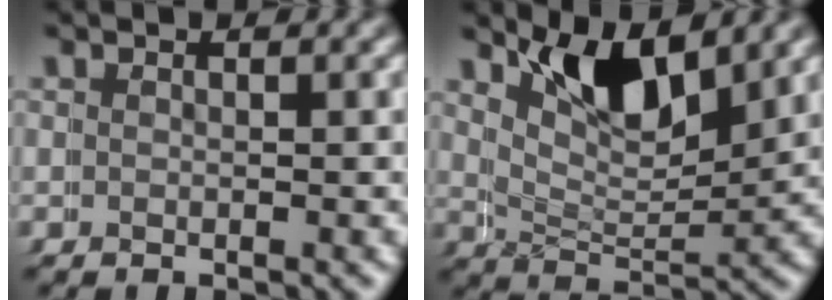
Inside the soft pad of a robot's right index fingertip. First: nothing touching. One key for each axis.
{"total": 6.0, "fx": 4.6, "fy": 2.0, "fz": 3.2, "tx": -0.063, "ty": -0.006, "tz": 0.080}